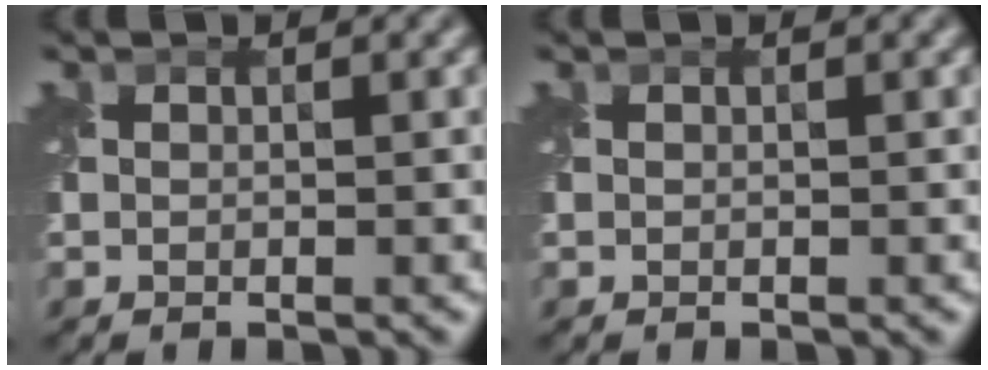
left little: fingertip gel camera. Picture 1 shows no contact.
{"total": 0.0}